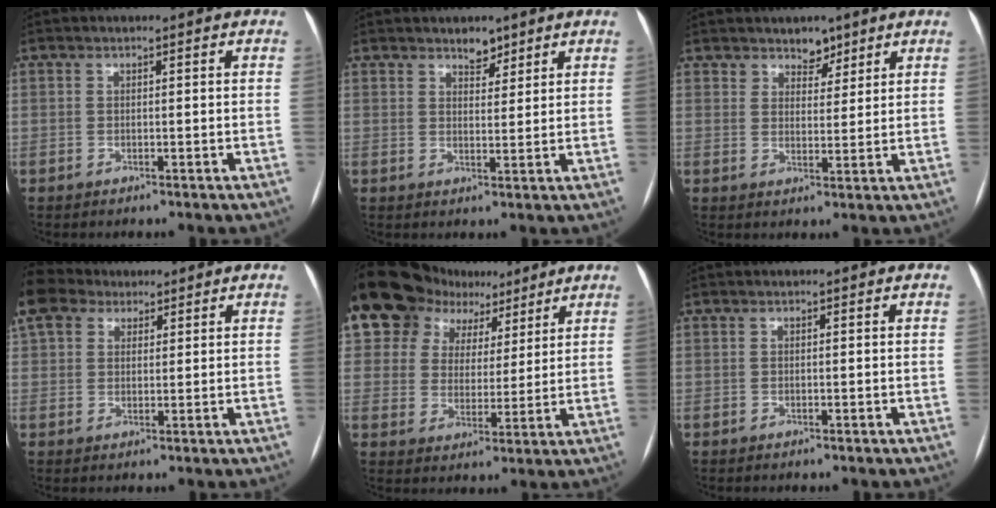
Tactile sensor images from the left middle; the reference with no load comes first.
{"total": 2.8, "force": [2.3, 1.3, 0.9], "torque": [-0.012, -0.003, 0.036]}
{"total": 3.4, "force": [2.8, 1.9, 0.7], "torque": [-0.003, -0.004, 0.043]}
{"total": 5.7, "force": [4.7, 3.0, 1.1], "torque": [-0.033, 0.028, 0.096]}
{"total": 15.5, "force": [10.5, 10.3, 4.8], "torque": [-0.096, 0.047, 0.172]}
{"total": 0.0}